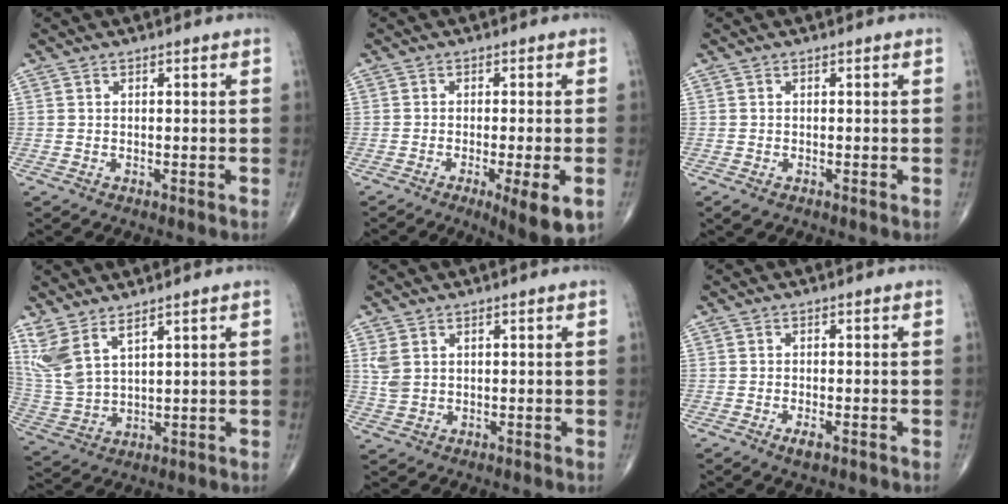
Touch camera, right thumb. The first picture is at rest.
{"total": 9.1, "force": [-4.1, 1.8, 8.0], "torque": [-0.110, -0.004, -0.055]}
{"total": 1.3, "force": [-0.7, 0.6, 0.9], "torque": [-0.018, -0.003, -0.011]}
{"total": 8.5, "force": [5.5, 3.2, 5.6], "torque": [-0.126, -0.023, 0.130]}
{"total": 3.3, "force": [1.2, 2.3, 2.1], "torque": [-0.047, 0.000, 0.034]}
{"total": 2.0, "force": [-1.1, 0.7, 1.5], "torque": [-0.027, -0.002, -0.020]}